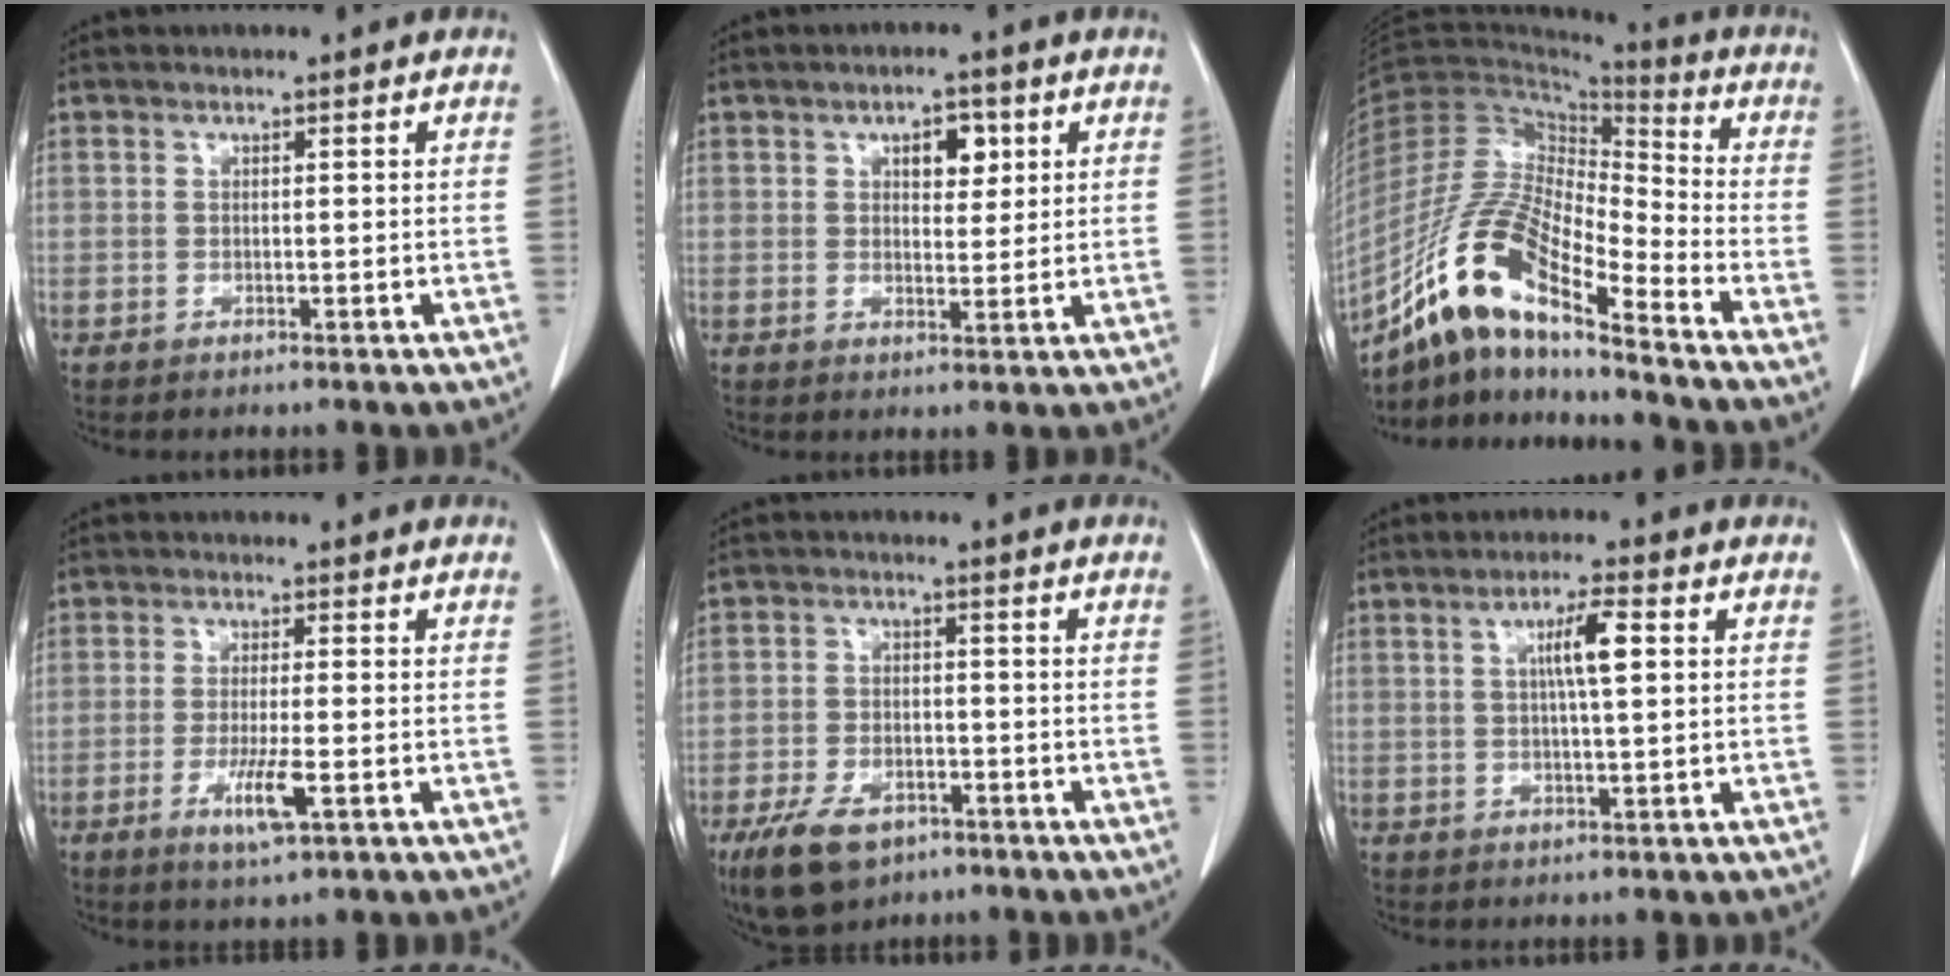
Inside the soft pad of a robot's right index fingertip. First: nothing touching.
{"total": 4.3, "force": [1.8, 2.3, 3.2], "torque": [-0.045, 0.006, 0.027]}
{"total": 16.4, "force": [-11.2, 2.8, 11.7], "torque": [-0.236, -0.002, -0.205]}
{"total": 5.5, "force": [-2.1, 0.3, 5.0], "torque": [-0.096, -0.012, -0.035]}
{"total": 8.6, "force": [-5.3, 4.6, 4.9], "torque": [-0.096, -0.006, -0.085]}
{"total": 5.1, "force": [1.2, 0.3, 5.0], "torque": [-0.089, 0.004, 0.019]}